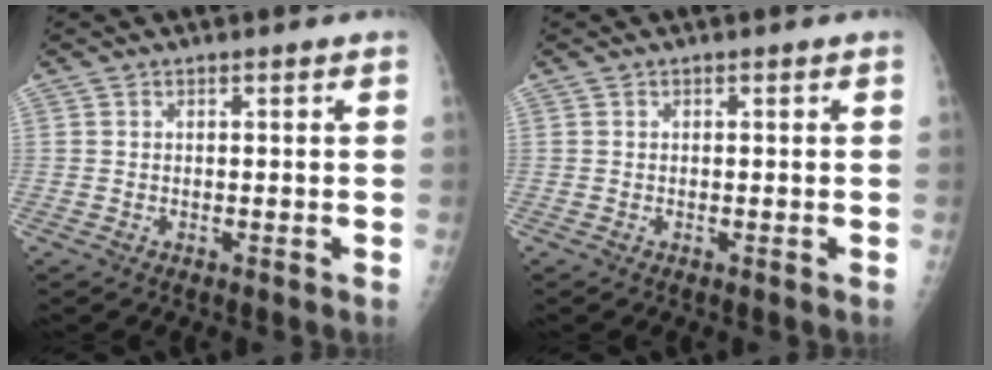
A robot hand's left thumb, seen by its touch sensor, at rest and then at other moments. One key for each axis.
{"total": 0.0}